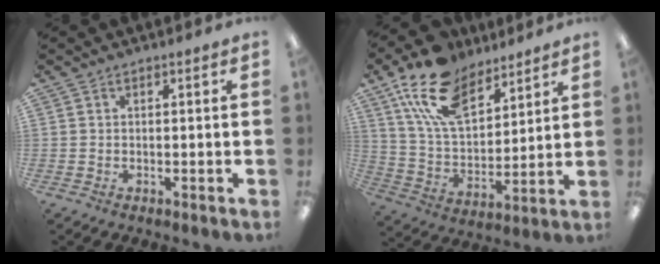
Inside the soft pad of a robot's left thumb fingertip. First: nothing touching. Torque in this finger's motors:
{"motor_torque": [0.48, 0.43, 1.60, -1.17, 0.38]}